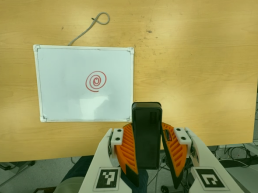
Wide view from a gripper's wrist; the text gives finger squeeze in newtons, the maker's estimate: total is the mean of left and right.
{"total": 8.4, "left": 7.0, "right": 9.9}